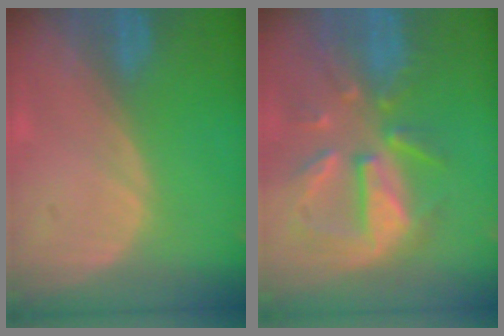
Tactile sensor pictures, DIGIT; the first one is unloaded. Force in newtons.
{"total": 10.3, "press": 9.3, "slide": 4.4}